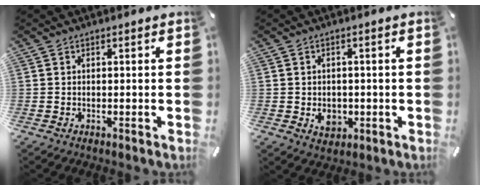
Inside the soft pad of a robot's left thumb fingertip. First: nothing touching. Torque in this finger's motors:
{"motor_torque": [0.00, 0.09, 0.02, -0.02, 0.01]}